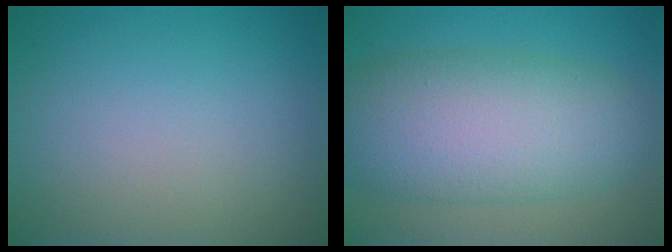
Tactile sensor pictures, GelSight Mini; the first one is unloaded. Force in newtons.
{"total": 9.5, "press": 9.5, "slide": 0.3}